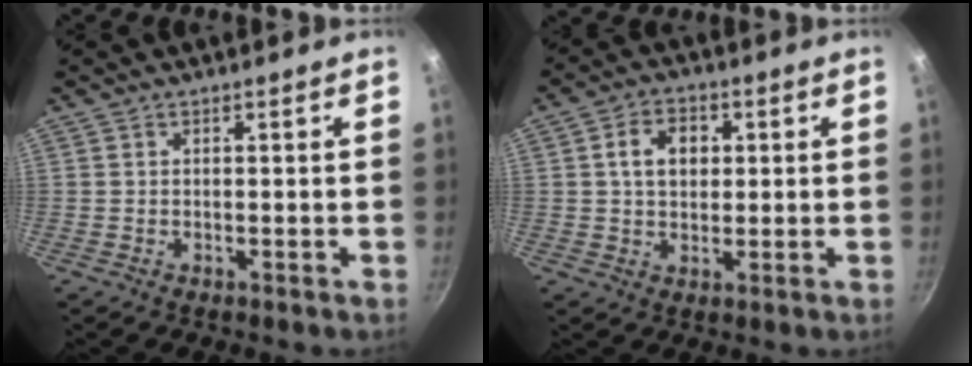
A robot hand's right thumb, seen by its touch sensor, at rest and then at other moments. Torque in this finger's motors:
{"motor_torque": [-0.37, 0.46, 0.79, -0.29, 0.00]}